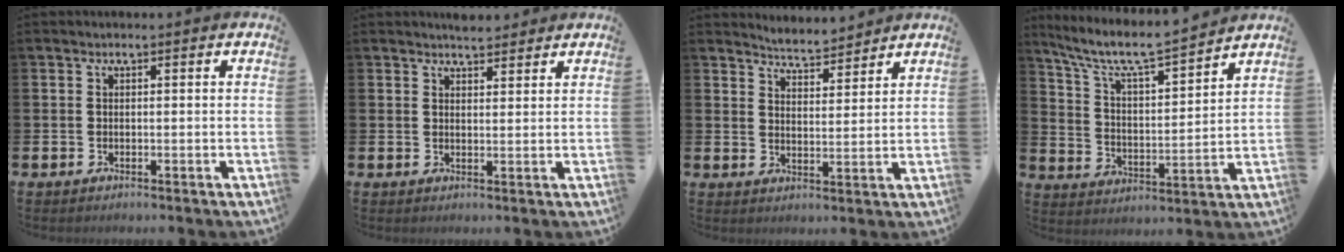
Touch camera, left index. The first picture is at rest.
{"total": 2.7, "force": [2.6, 0.6, -0.3], "torque": [0.018, -0.016, 0.044]}
{"total": 4.7, "force": [4.7, 0.1, -0.1], "torque": [-0.007, -0.032, 0.084]}
{"total": 7.9, "force": [7.1, 1.1, 3.3], "torque": [-0.098, -0.049, 0.119]}